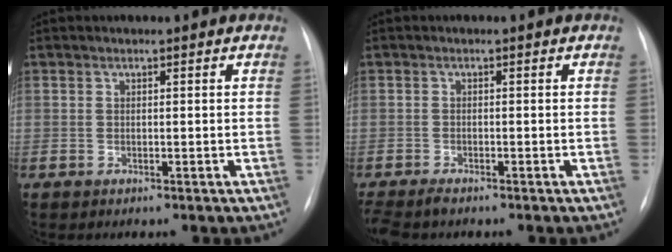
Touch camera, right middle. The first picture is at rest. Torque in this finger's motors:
{"motor_torque": [0.30, -0.33, 0.01, 0.01]}